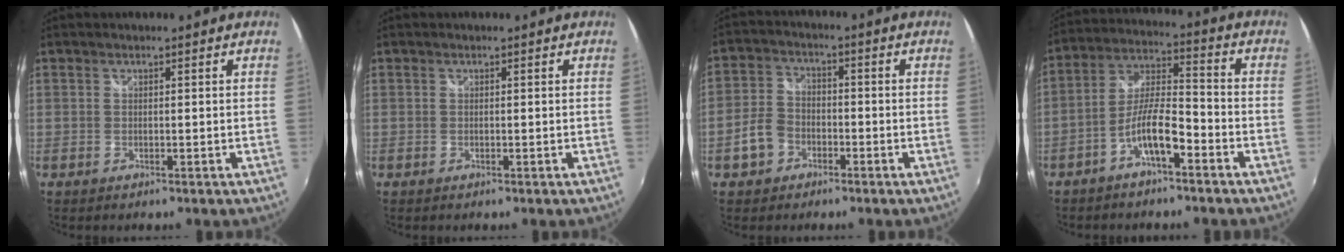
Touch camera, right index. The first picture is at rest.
{"total": 0.0}
{"total": 6.0, "force": [-2.8, 4.6, 2.7], "torque": [-0.065, 0.018, -0.046]}
{"total": 8.4, "force": [-4.8, 2.0, 6.6], "torque": [-0.138, 0.013, -0.086]}